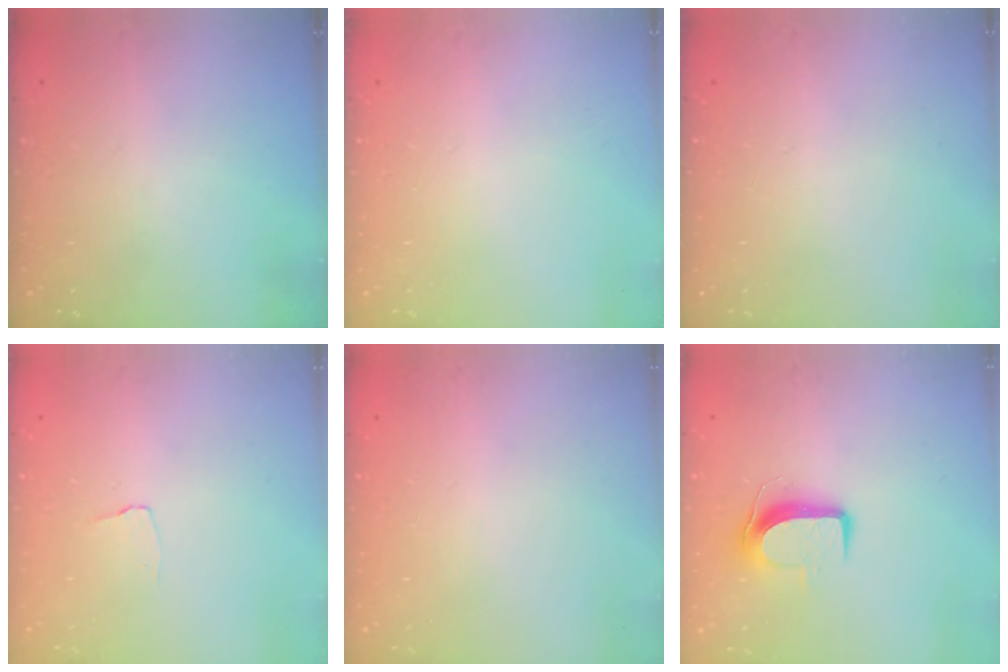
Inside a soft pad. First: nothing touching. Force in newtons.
{"total": 0.0}
{"total": 0.0}
{"total": 2.9, "press": 2.8, "slide": 0.3}
{"total": 0.0}
{"total": 8.8, "press": 8.8, "slide": 0.6}